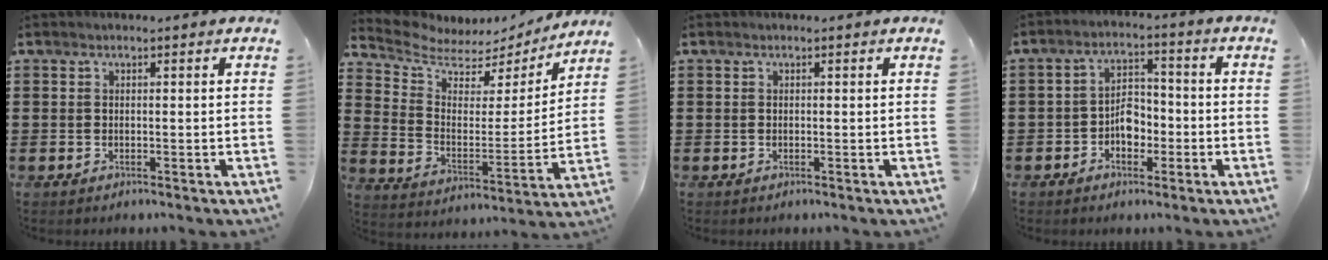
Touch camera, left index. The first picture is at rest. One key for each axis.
{"total": 5.1, "fx": 4.7, "fy": 2.0, "fz": 0.7, "tx": -0.051, "ty": -0.039, "tz": 0.076}
{"total": 0.0}
{"total": 4.6, "fx": -1.8, "fy": 3.1, "fz": 3.0, "tx": -0.056, "ty": 0.010, "tz": -0.035}